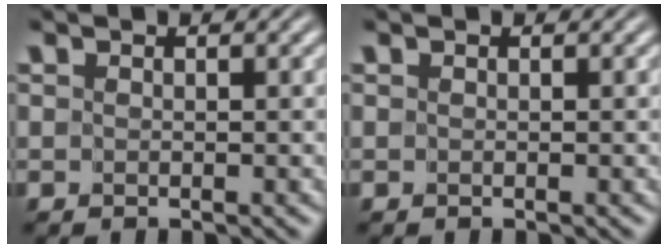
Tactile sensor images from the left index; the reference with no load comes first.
{"total": 0.0}